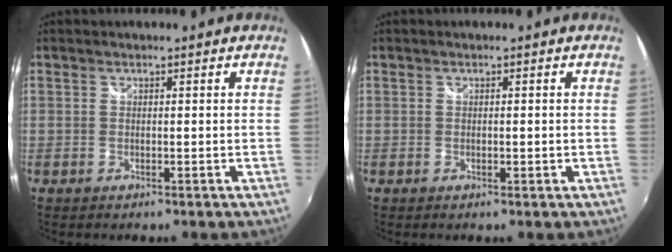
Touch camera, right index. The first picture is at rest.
{"total": 1.3, "force": [-0.2, 0.5, 1.2], "torque": [-0.019, -0.001, -0.004]}